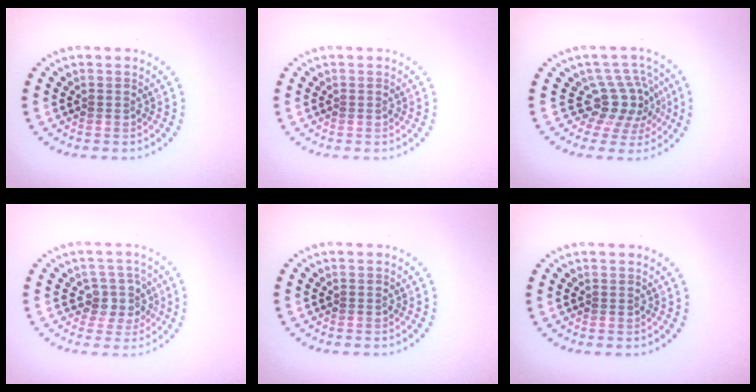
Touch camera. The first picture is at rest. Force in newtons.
{"total": 0.0}
{"total": 3.9, "press": 2.9, "slide": 2.7}
{"total": 3.0, "press": 2.4, "slide": 1.8}
{"total": 0.0}
{"total": 0.0}